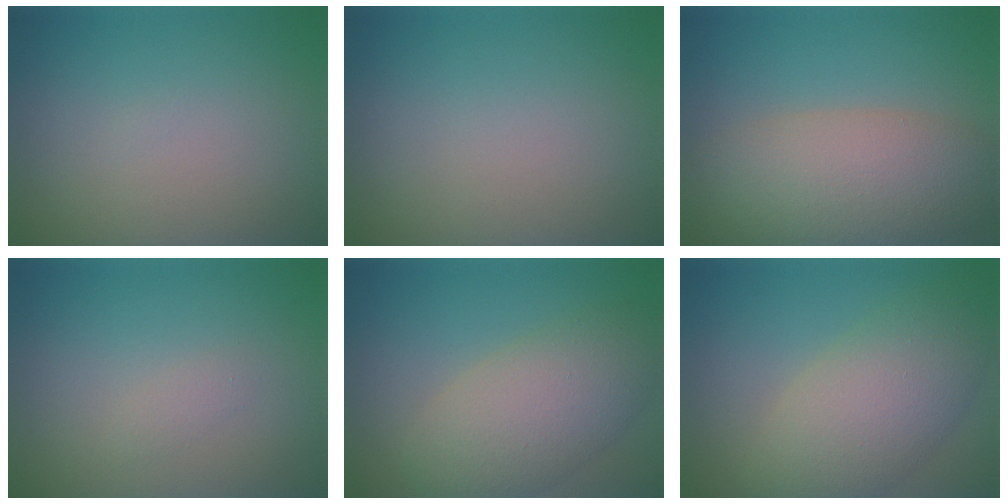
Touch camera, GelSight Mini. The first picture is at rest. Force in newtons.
{"total": 0.0}
{"total": 7.4, "press": 7.4, "slide": 0.3}
{"total": 0.7, "press": 0.7, "slide": 0.0}
{"total": 6.7, "press": 6.7, "slide": 0.4}
{"total": 7.5, "press": 7.5, "slide": 0.6}